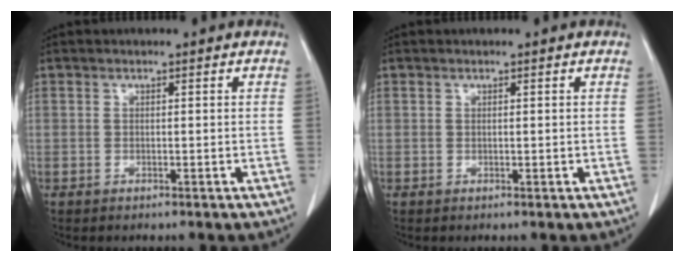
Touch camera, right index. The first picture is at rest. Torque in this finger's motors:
{"motor_torque": [-0.06, 0.05, 0.00, 0.00]}